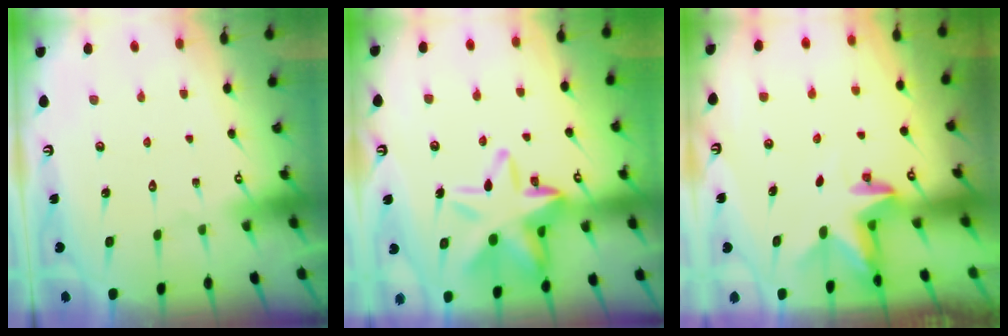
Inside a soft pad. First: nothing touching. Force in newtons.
{"total": 17.1, "press": 17.0, "slide": 2.2}
{"total": 2.6, "press": 2.5, "slide": 0.4}